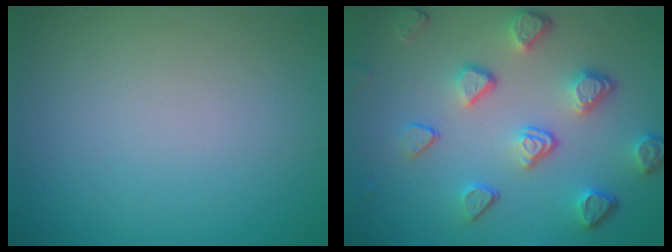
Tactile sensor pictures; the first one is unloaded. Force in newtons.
{"total": 5.1, "press": 3.8, "slide": 3.3}